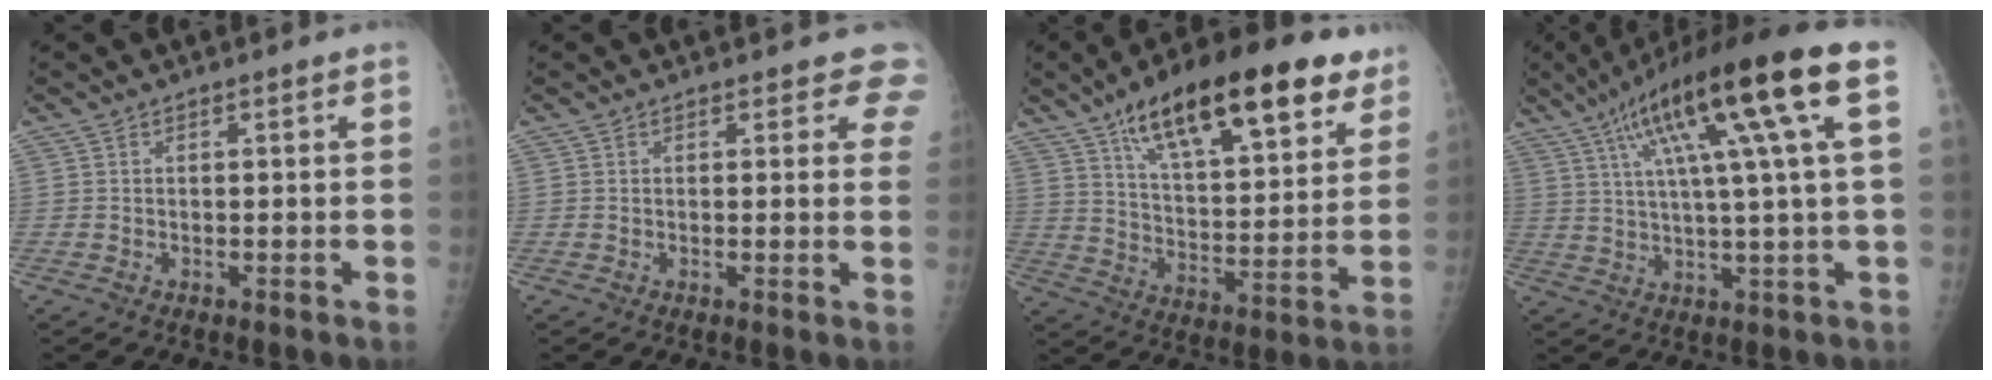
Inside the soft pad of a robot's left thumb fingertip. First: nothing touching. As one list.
[{"total": 4.5, "force": [3.9, 2.1, 0.9], "torque": [0.030, -0.016, 0.022]}, {"total": 26.4, "force": [15.5, 9.7, 19.0], "torque": [-0.262, -0.030, 0.244]}, {"total": 18.8, "force": [7.4, 1.3, 17.2], "torque": [-0.284, 0.013, 0.116]}]